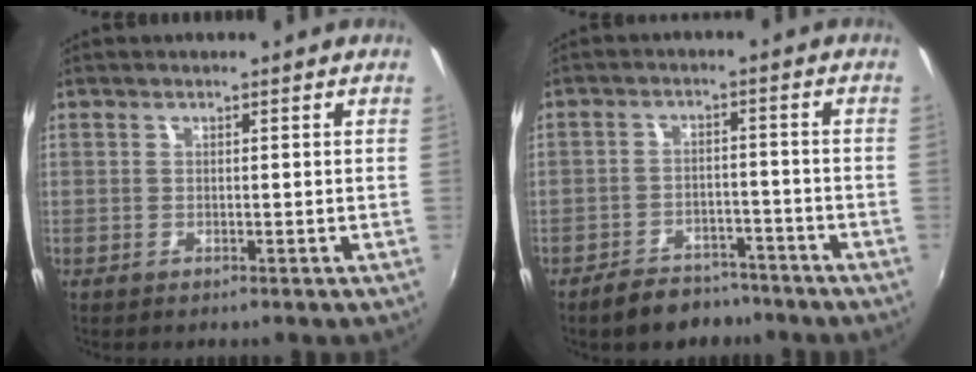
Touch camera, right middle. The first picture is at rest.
{"total": 8.3, "force": [-6.8, 3.9, 2.6], "torque": [-0.065, 0.012, -0.093]}